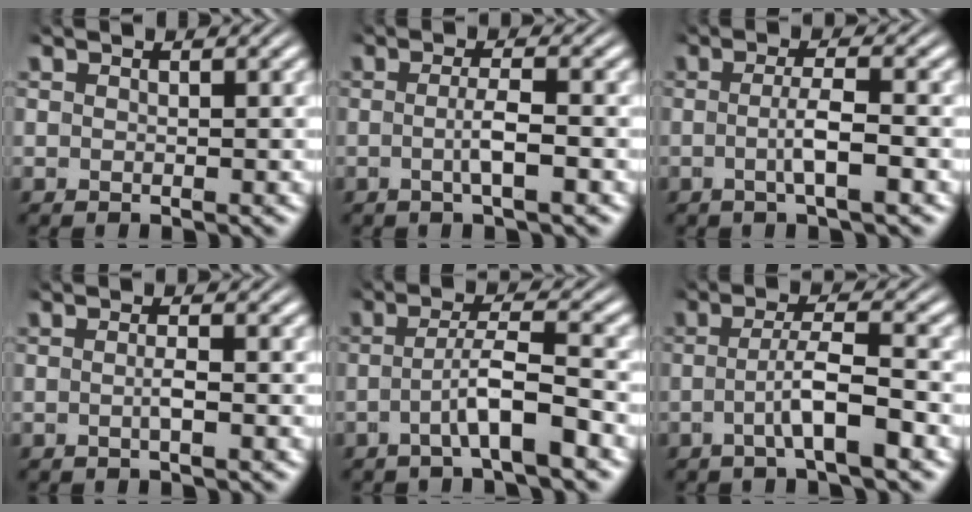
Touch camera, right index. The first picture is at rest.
{"total": 2.3, "force": [-0.8, -0.1, 2.2], "torque": [-0.036, -0.003, -0.014]}
{"total": 2.7, "force": [-0.8, -0.1, 2.6], "torque": [-0.043, -0.002, -0.015]}
{"total": 1.1, "force": [-0.6, -0.1, 0.9], "torque": [-0.019, -0.001, -0.015]}
{"total": 3.6, "force": [-1.9, 0.2, 3.0], "torque": [-0.052, 0.005, -0.035]}
{"total": 3.5, "force": [-1.4, 0.3, 3.2], "torque": [-0.052, 0.003, -0.027]}